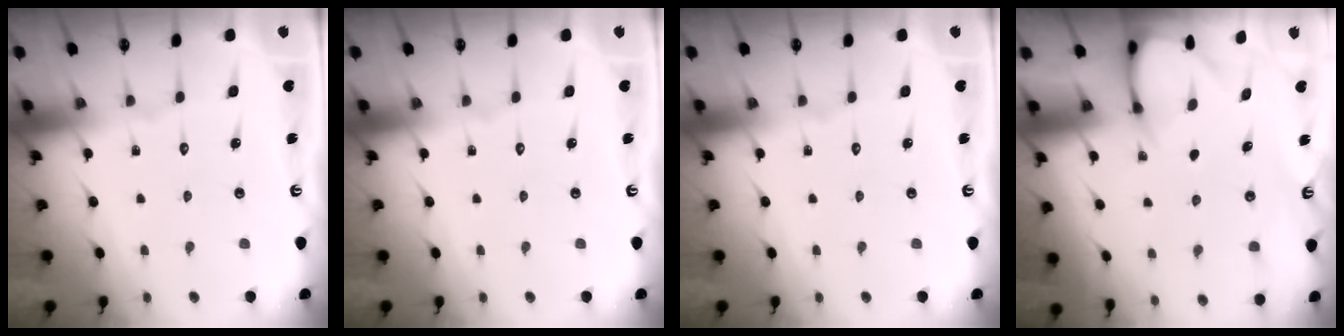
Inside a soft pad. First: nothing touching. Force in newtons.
{"total": 0.0}
{"total": 0.0}
{"total": 3.5, "press": 3.5, "slide": 0.3}